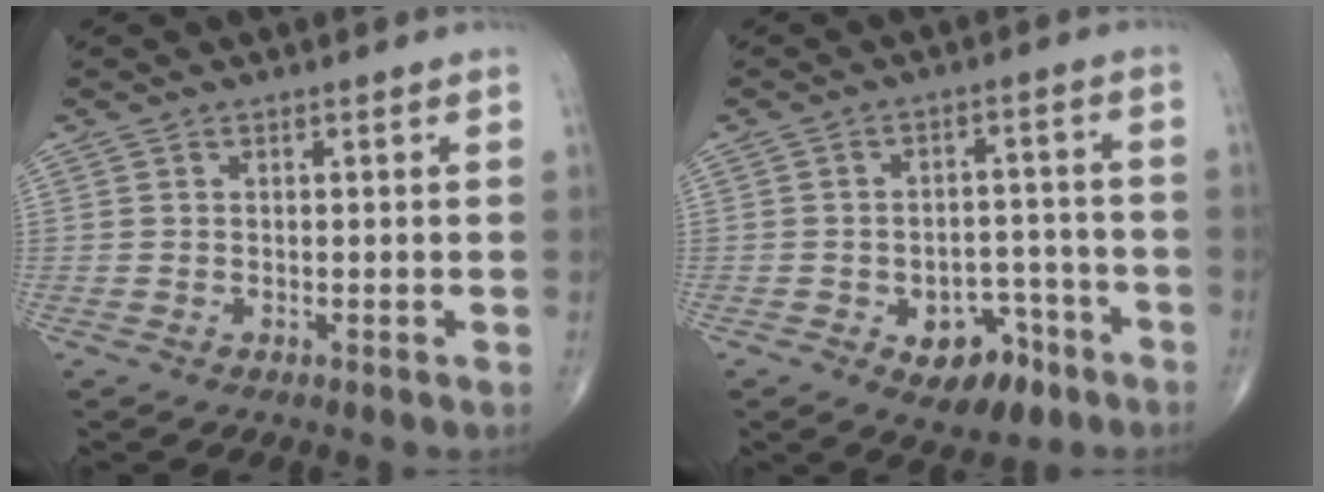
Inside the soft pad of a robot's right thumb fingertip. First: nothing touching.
{"total": 9.6, "force": [-4.9, 5.9, 5.7], "torque": [-0.043, 0.042, -0.063]}